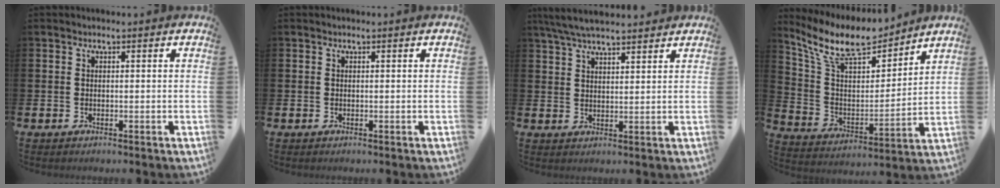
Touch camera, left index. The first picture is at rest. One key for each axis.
{"total": 0.0}
{"total": 6.6, "fx": 6.3, "fy": 0.6, "fz": 1.6, "tx": -0.059, "ty": -0.030, "tz": 0.116}
{"total": 10.2, "fx": 9.2, "fy": 3.0, "fz": 3.5, "tx": -0.109, "ty": -0.059, "tz": 0.161}